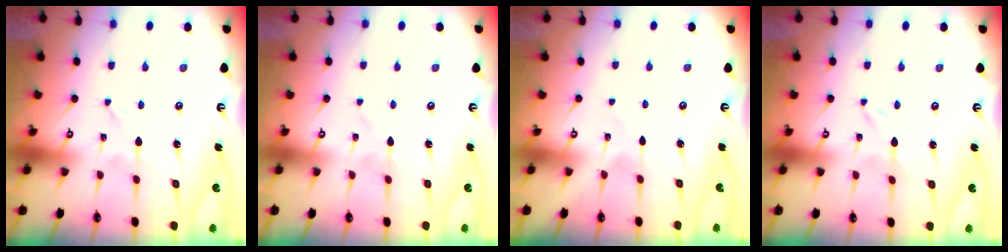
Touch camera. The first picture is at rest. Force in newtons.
{"total": 1.0, "press": 1.0, "slide": 0.1}
{"total": 1.6, "press": 1.6, "slide": 0.2}
{"total": 0.0}